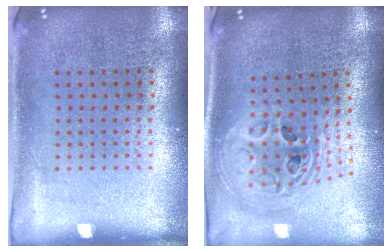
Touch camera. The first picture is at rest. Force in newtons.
{"total": 2.3, "press": 1.8, "slide": 1.6}